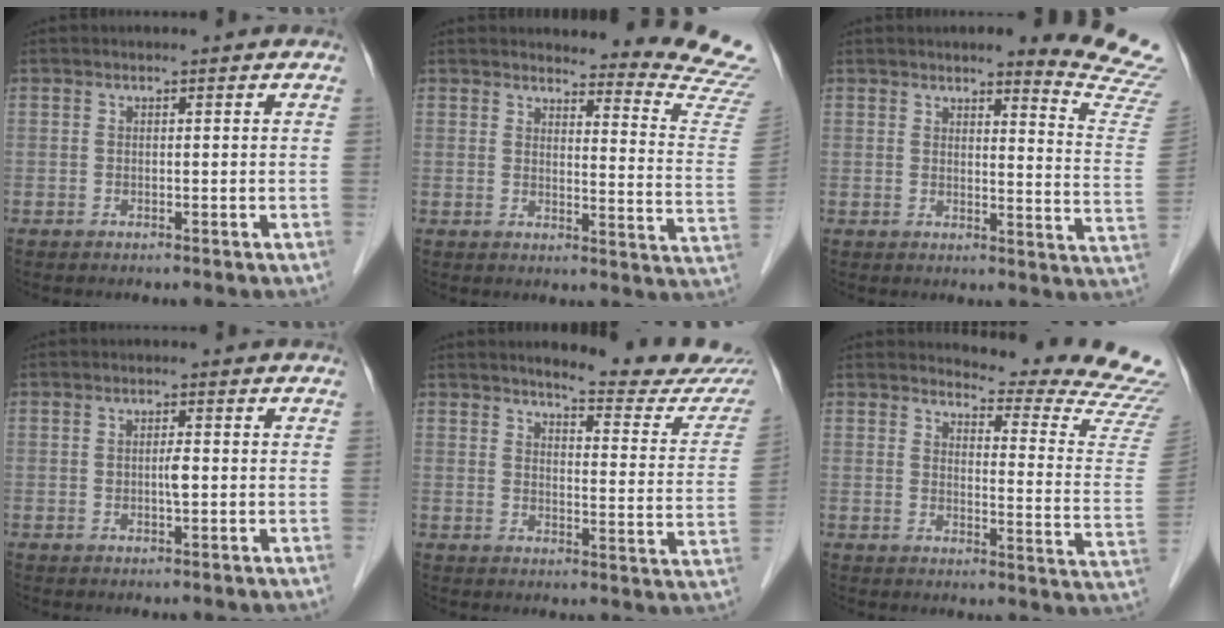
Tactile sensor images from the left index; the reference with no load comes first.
{"total": 15.3, "force": [15.2, -0.5, 1.3], "torque": [0.005, -0.153, 0.140]}
{"total": 12.6, "force": [12.3, -0.4, 2.9], "torque": [-0.014, -0.111, 0.110]}
{"total": 1.7, "force": [-0.1, 0.4, 1.7], "torque": [-0.033, 0.001, -0.001]}
{"total": 15.2, "force": [14.4, 1.0, 4.9], "torque": [-0.050, -0.072, 0.156]}
{"total": 18.0, "force": [17.7, -0.1, 3.0], "torque": [-0.032, -0.155, 0.180]}